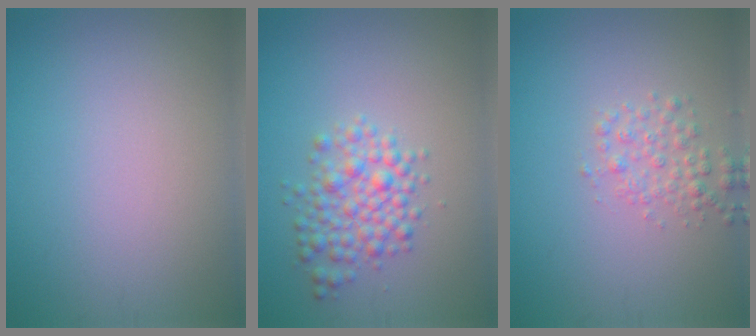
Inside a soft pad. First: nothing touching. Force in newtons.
{"total": 3.7, "press": 3.7, "slide": 0.1}
{"total": 2.1, "press": 2.1, "slide": 0.0}